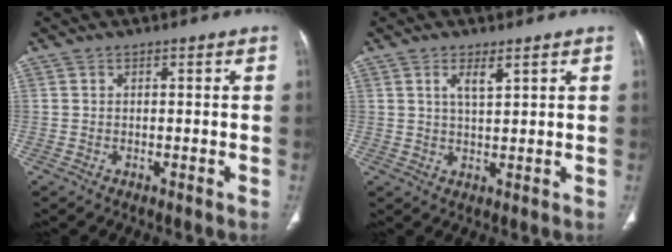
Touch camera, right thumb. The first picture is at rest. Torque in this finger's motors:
{"motor_torque": [-0.30, 0.21, 0.27, 0.58, 0.07]}